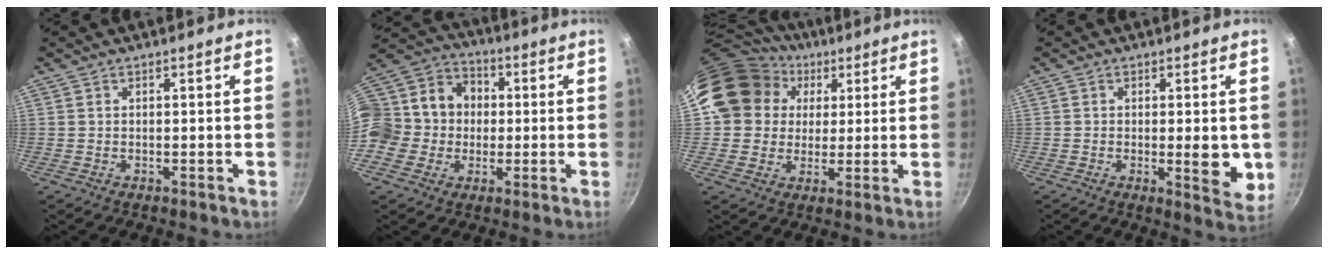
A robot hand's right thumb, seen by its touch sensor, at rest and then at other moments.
{"total": 18.0, "force": [-0.4, 16.0, 8.2], "torque": [-0.144, 0.045, -0.017]}
{"total": 16.6, "force": [4.7, 14.5, 6.5], "torque": [-0.093, 0.025, 0.075]}
{"total": 7.1, "force": [-0.5, 2.0, 6.8], "torque": [-0.092, -0.018, -0.004]}